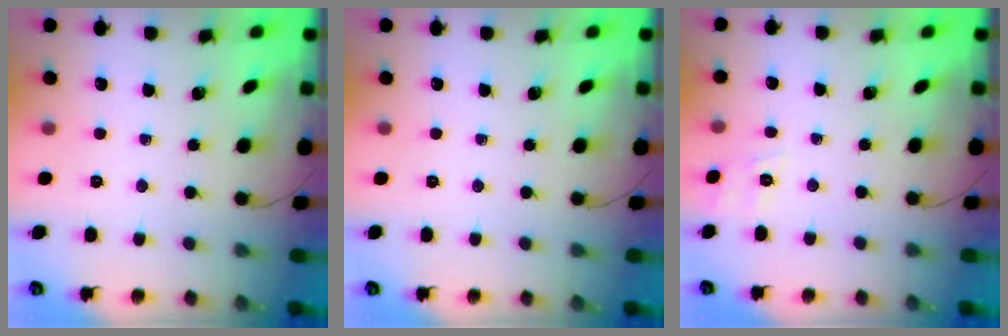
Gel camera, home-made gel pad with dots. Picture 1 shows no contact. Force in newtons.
{"total": 0.0}
{"total": 3.4, "press": 2.9, "slide": 1.7}